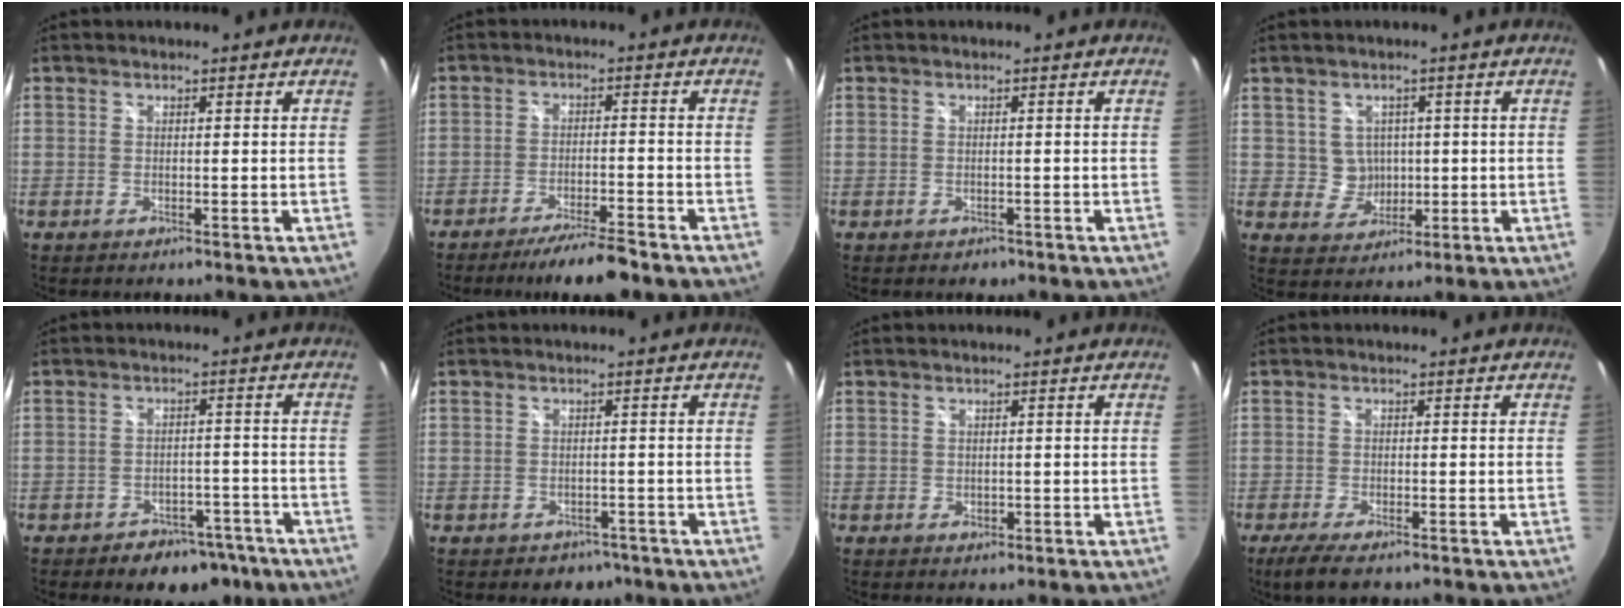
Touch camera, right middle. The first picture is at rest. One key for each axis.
{"total": 8.0, "fx": -6.8, "fy": 0.6, "fz": 4.1, "tx": -0.081, "ty": -0.005, "tz": -0.107}
{"total": 1.4, "fx": -0.8, "fy": 1.0, "fz": 0.4, "tx": -0.009, "ty": -0.004, "tz": -0.009}
{"total": 4.4, "fx": 0.6, "fy": 4.3, "fz": 0.7, "tx": -0.017, "ty": 0.010, "tz": 0.020}
{"total": 9.3, "fx": -6.7, "fy": 5.8, "fz": 2.9, "tx": -0.061, "ty": 0.018, "tz": -0.073}
{"total": 4.1, "fx": -2.8, "fy": 2.9, "fz": 1.1, "tx": -0.022, "ty": -0.002, "tz": -0.029}
{"total": 1.0, "fx": -0.2, "fy": 0.9, "fz": 0.4, "tx": -0.002, "ty": -0.003, "tz": -0.003}
{"total": 5.3, "fx": -3.7, "fy": 1.4, "fz": 3.4, "tx": -0.081, "ty": -0.023, "tz": -0.066}